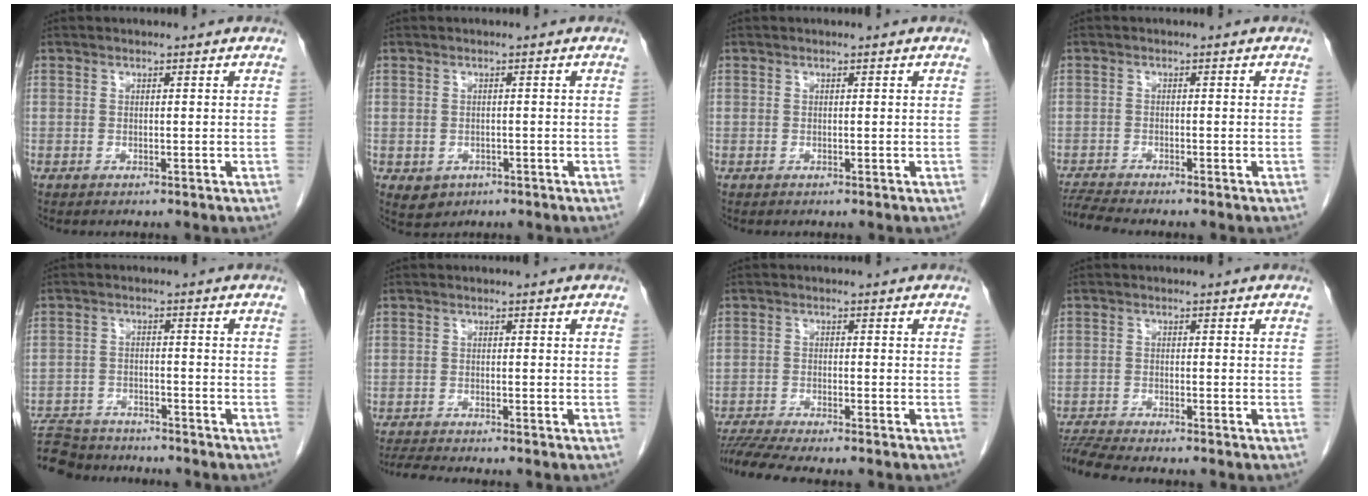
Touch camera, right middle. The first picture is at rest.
{"total": 3.1, "force": [-1.3, 2.6, 1.0], "torque": [-0.015, 0.001, -0.008]}
{"total": 0.0}
{"total": 3.8, "force": [-3.5, -0.9, 0.9], "torque": [-0.022, -0.016, -0.064]}
{"total": 12.0, "force": [-11.0, 3.8, 3.2], "torque": [-0.077, 0.005, -0.167]}
{"total": 4.0, "force": [-3.7, -0.3, 1.4], "torque": [-0.026, -0.015, -0.061]}
{"total": 8.1, "force": [-7.2, -0.1, 3.7], "torque": [-0.060, -0.012, -0.118]}
{"total": 5.9, "force": [-5.6, -0.5, 2.0], "torque": [-0.035, -0.016, -0.096]}